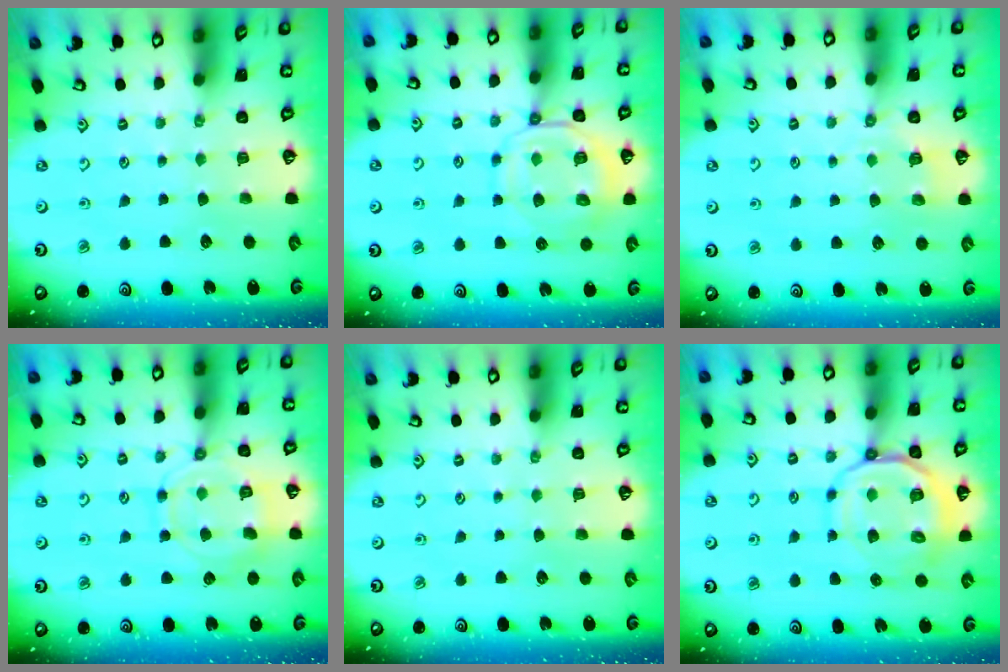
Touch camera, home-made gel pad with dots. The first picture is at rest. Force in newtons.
{"total": 9.4, "press": 9.4, "slide": 1.1}
{"total": 3.0, "press": 2.5, "slide": 1.6}
{"total": 11.8, "press": 11.8, "slide": 1.3}
{"total": 0.0}
{"total": 13.2, "press": 13.1, "slide": 1.8}